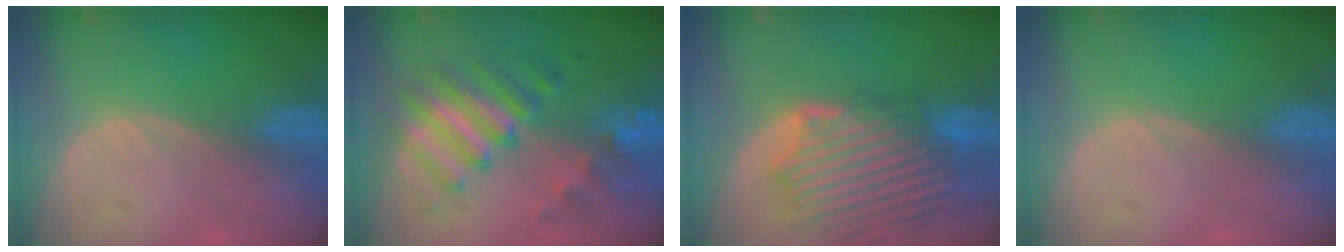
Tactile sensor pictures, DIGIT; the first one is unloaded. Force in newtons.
{"total": 8.7, "press": 8.7, "slide": 0.4}
{"total": 12.2, "press": 11.4, "slide": 4.3}
{"total": 0.0}